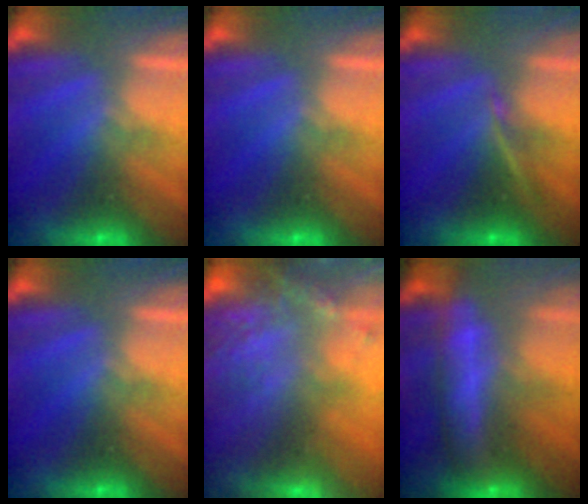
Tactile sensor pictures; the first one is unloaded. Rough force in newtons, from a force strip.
{"total": 0.0}
{"total": 2.1}
{"total": 0.0}
{"total": 6.7}
{"total": 8.4}